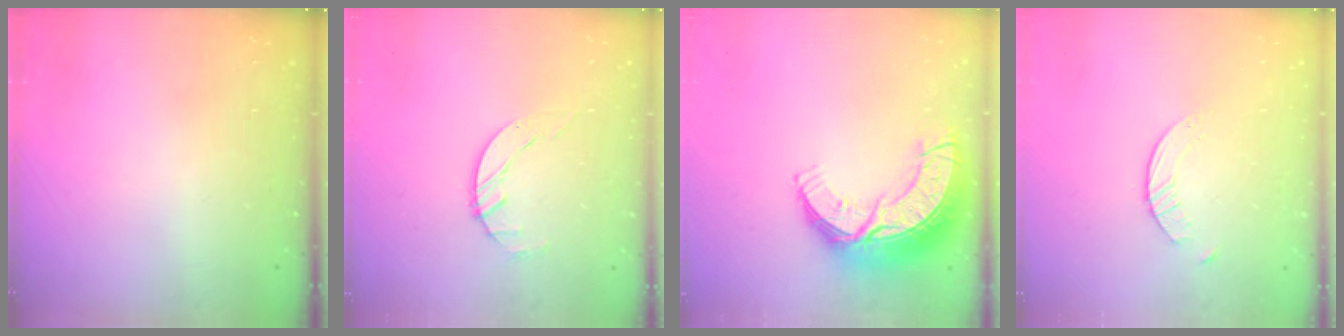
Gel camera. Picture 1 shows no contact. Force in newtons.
{"total": 1.4, "press": 1.4, "slide": 0.2}
{"total": 17.3, "press": 17.2, "slide": 1.2}
{"total": 1.6, "press": 1.6, "slide": 0.3}